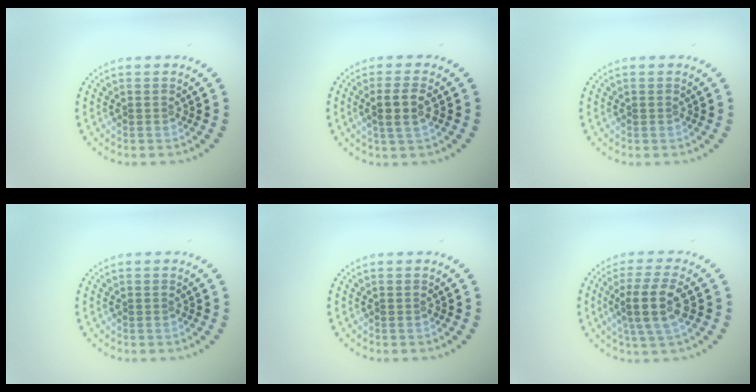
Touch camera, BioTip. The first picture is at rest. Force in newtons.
{"total": 2.3, "press": 2.1, "slide": 1.0}
{"total": 0.0}
{"total": 0.0}
{"total": 0.0}
{"total": 4.4, "press": 4.0, "slide": 1.9}